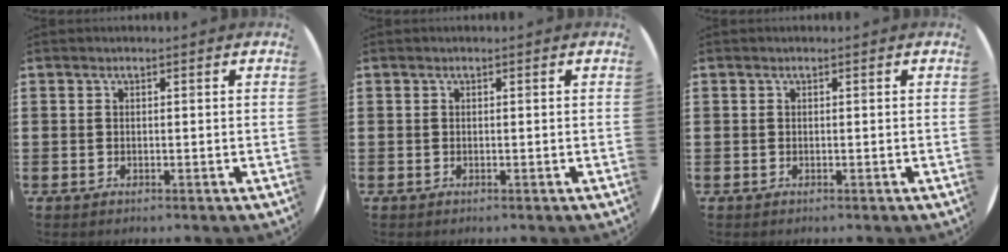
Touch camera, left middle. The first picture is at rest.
{"total": 0.0}
{"total": 0.0}